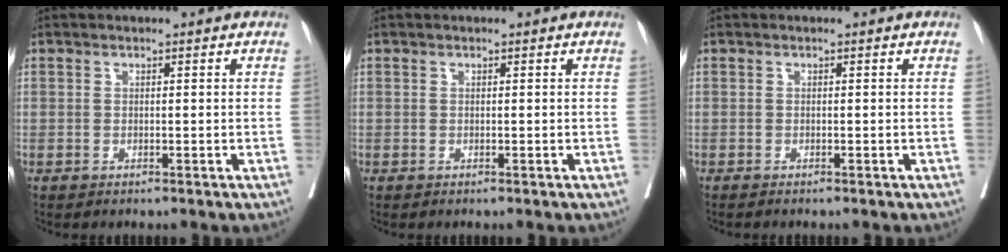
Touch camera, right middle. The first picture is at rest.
{"total": 0.0}
{"total": 0.9, "force": [-0.8, -0.1, 0.4], "torque": [-0.001, 0.000, -0.011]}